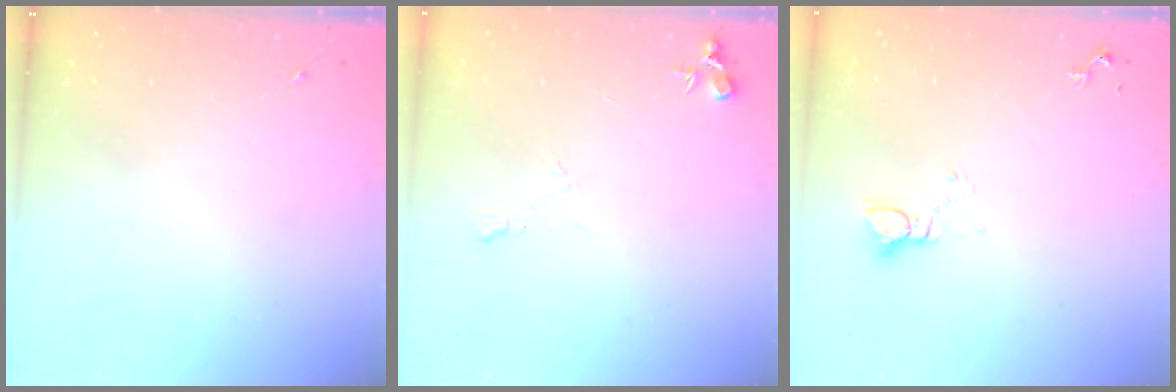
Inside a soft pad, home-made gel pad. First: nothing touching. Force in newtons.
{"total": 6.9, "press": 6.9, "slide": 0.7}
{"total": 3.2, "press": 3.2, "slide": 0.2}